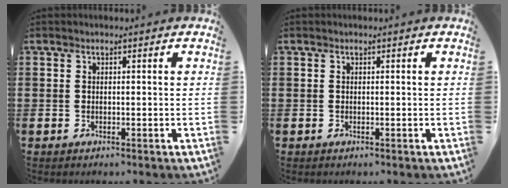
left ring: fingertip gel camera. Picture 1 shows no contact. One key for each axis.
{"total": 0.0}